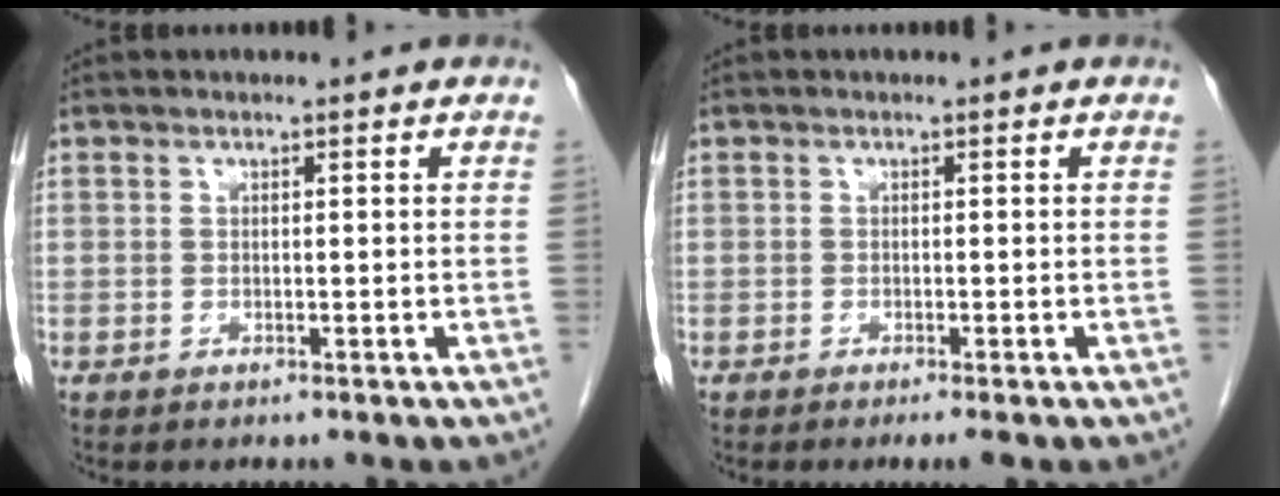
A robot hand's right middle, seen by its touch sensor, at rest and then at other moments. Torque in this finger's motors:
{"motor_torque": [0.36, -0.17, -0.01, -0.01]}